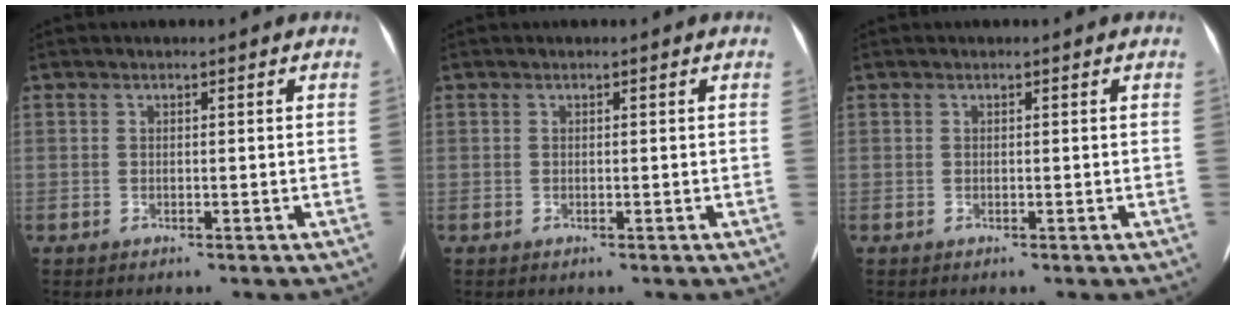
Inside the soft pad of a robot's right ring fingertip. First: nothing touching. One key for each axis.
{"total": 0.0}
{"total": 0.0}